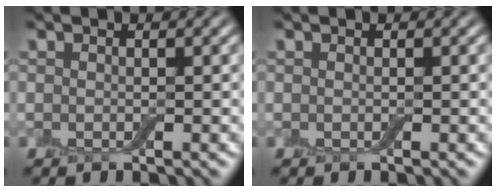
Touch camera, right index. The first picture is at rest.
{"total": 0.0}